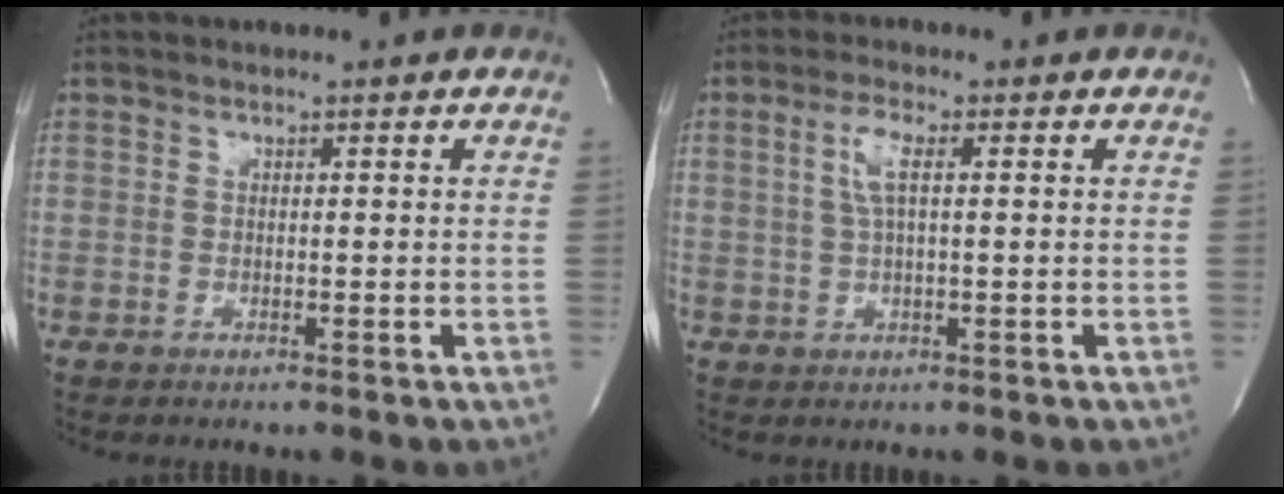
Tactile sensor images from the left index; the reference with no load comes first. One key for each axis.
{"total": 4.0, "fx": 0.9, "fy": 0.9, "fz": 3.8, "tx": -0.080, "ty": 0.006, "tz": 0.018}